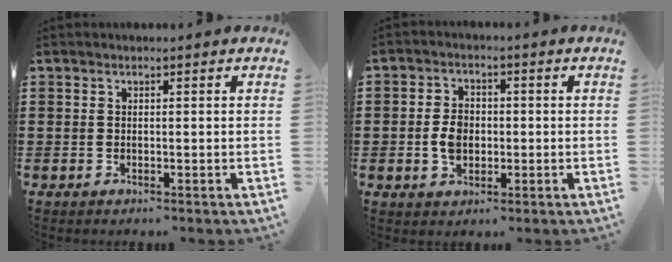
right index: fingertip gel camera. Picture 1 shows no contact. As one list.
[{"total": 4.3, "force": [-0.5, 3.0, 3.0], "torque": [-0.069, 0.003, -0.012]}]